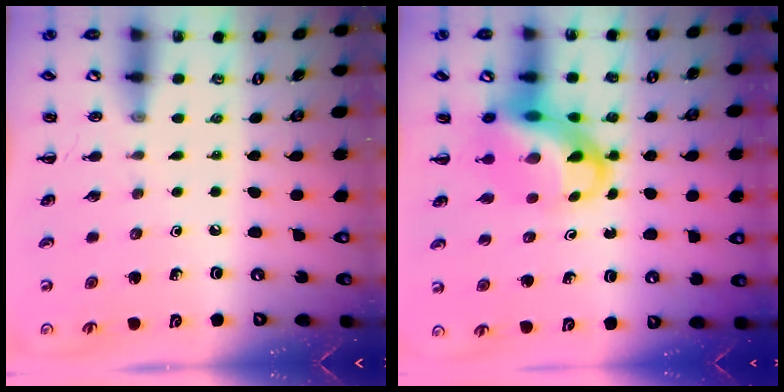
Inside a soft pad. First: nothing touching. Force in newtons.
{"total": 11.3, "press": 10.8, "slide": 3.1}